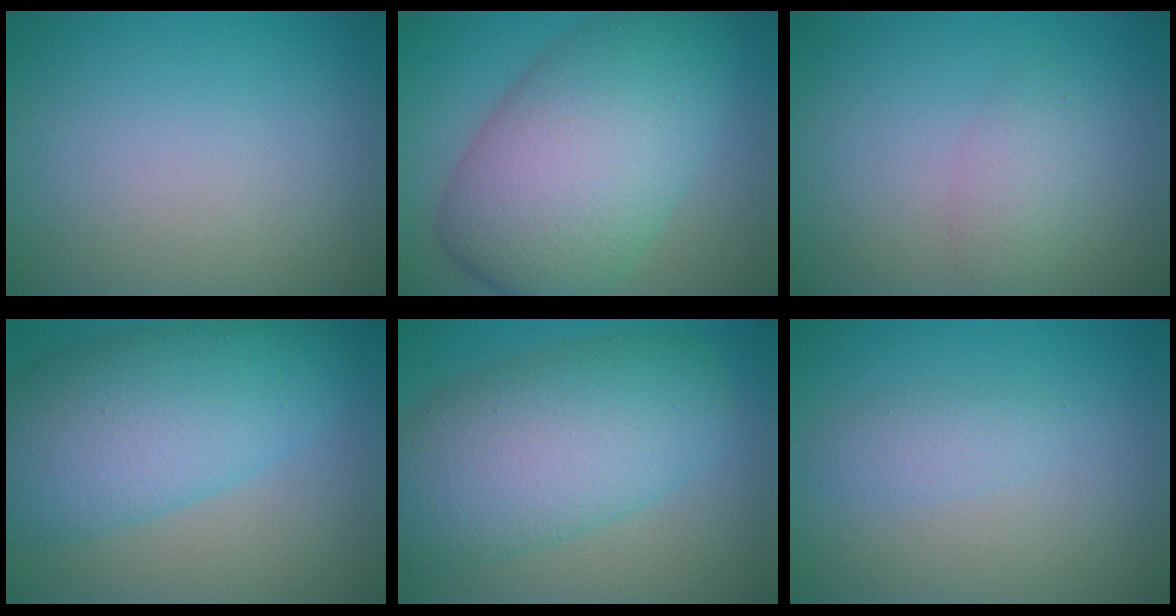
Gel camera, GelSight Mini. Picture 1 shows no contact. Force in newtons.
{"total": 11.8, "press": 11.8, "slide": 0.2}
{"total": 2.0, "press": 2.0, "slide": 0.1}
{"total": 9.9, "press": 9.9, "slide": 0.2}
{"total": 10.2, "press": 10.2, "slide": 0.2}
{"total": 1.7, "press": 1.7, "slide": 0.1}